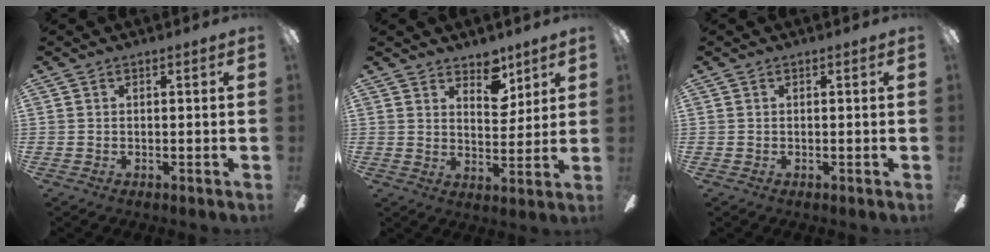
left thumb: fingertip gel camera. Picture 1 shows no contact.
{"total": 7.6, "force": [5.6, 3.9, 3.3], "torque": [-0.035, -0.030, 0.096]}
{"total": 0.0}